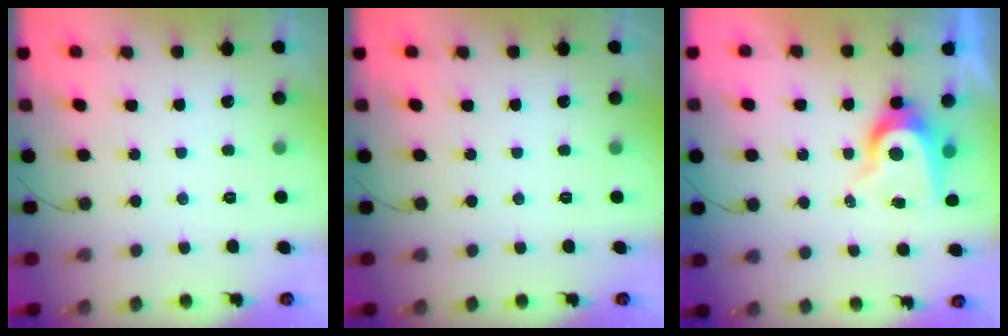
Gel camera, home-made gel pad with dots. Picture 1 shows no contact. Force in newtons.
{"total": 0.0}
{"total": 8.5, "press": 8.5, "slide": 0.7}